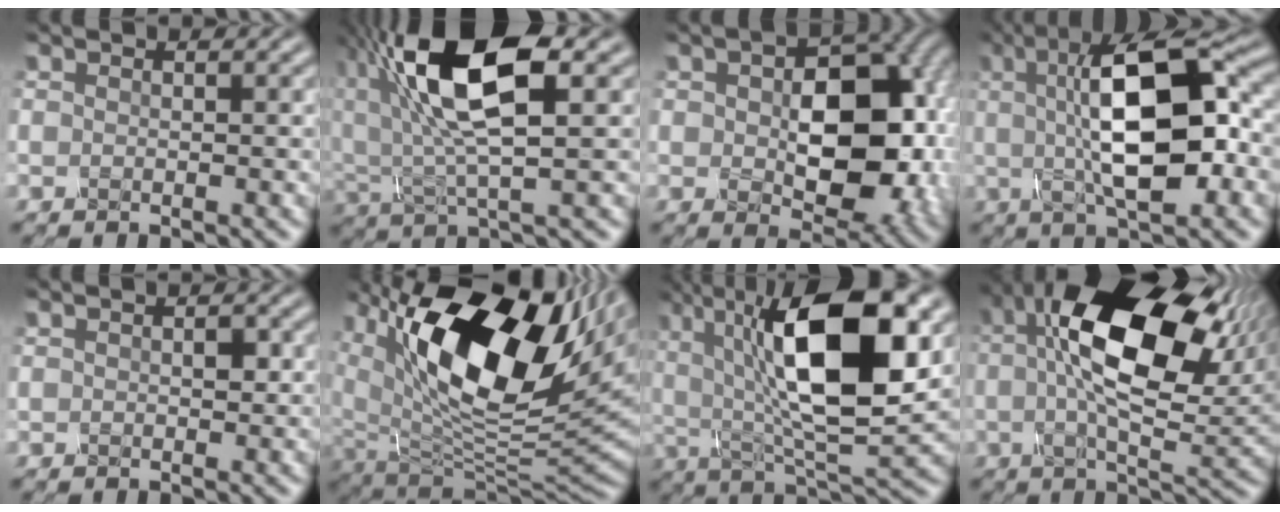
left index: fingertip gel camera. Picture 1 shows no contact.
{"total": 11.4, "force": [3.4, 4.7, 9.8], "torque": [-0.197, 0.015, 0.056]}
{"total": 11.8, "force": [0.3, 7.2, 9.3], "torque": [-0.131, -0.008, 0.014]}
{"total": 11.6, "force": [1.1, 3.9, 10.9], "torque": [-0.174, 0.013, 0.013]}
{"total": 1.2, "force": [0.3, 0.7, 0.9], "torque": [-0.015, 0.001, 0.005]}
{"total": 17.7, "force": [6.9, 9.0, 13.7], "torque": [-0.231, 0.004, 0.117]}
{"total": 14.6, "force": [3.5, 5.7, 13.0], "torque": [-0.216, 0.005, 0.049]}
{"total": 15.5, "force": [4.2, 6.8, 13.3], "torque": [-0.213, 0.014, 0.057]}